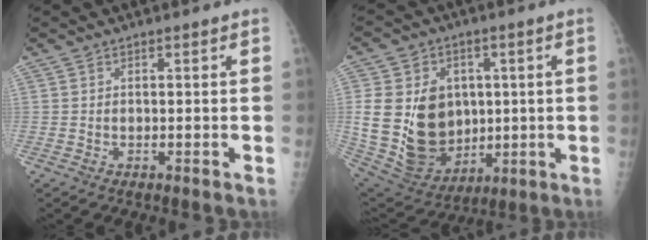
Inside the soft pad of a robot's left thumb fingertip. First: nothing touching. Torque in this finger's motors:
{"motor_torque": [0.49, 0.69, 1.79, -0.04, 0.49]}